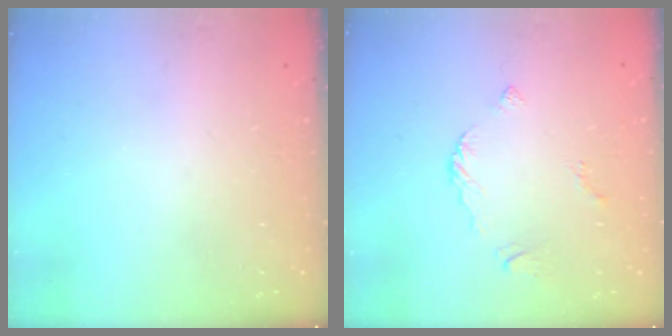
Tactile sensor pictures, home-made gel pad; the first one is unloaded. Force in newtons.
{"total": 3.3, "press": 3.3, "slide": 0.3}